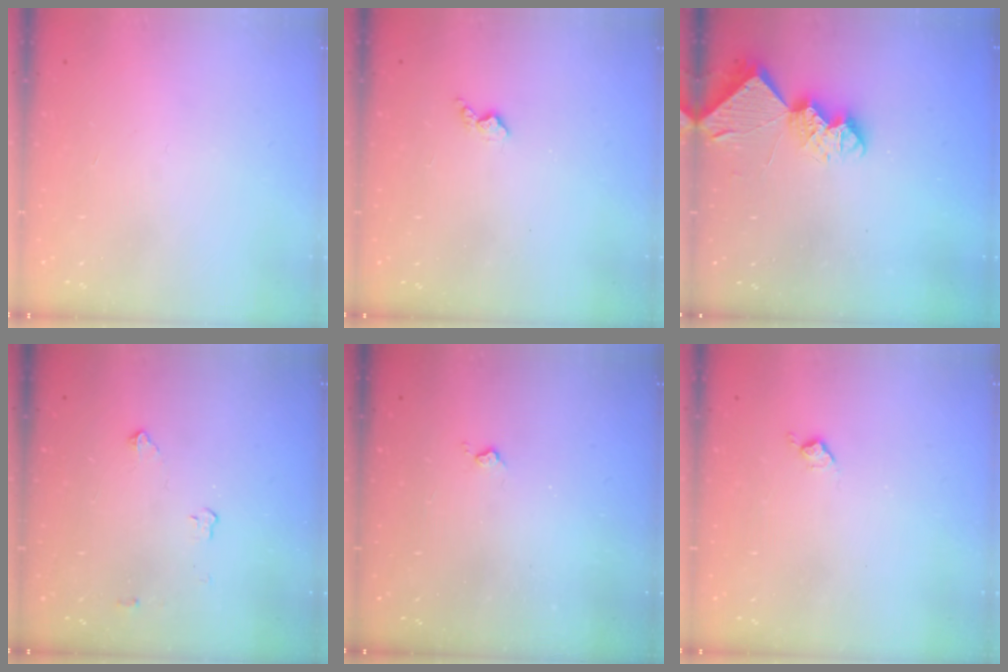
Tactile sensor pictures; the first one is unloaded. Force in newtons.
{"total": 2.9, "press": 2.9, "slide": 0.5}
{"total": 8.8, "press": 8.8, "slide": 1.0}
{"total": 2.6, "press": 2.6, "slide": 0.4}
{"total": 2.4, "press": 2.3, "slide": 0.5}
{"total": 6.1, "press": 6.1, "slide": 0.7}